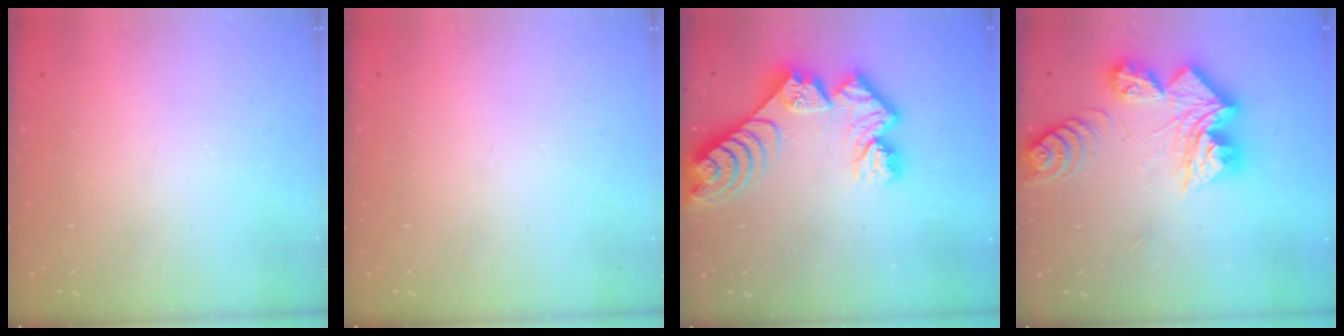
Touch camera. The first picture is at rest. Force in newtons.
{"total": 0.0}
{"total": 13.4, "press": 13.3, "slide": 1.4}
{"total": 19.1, "press": 19.0, "slide": 2.0}